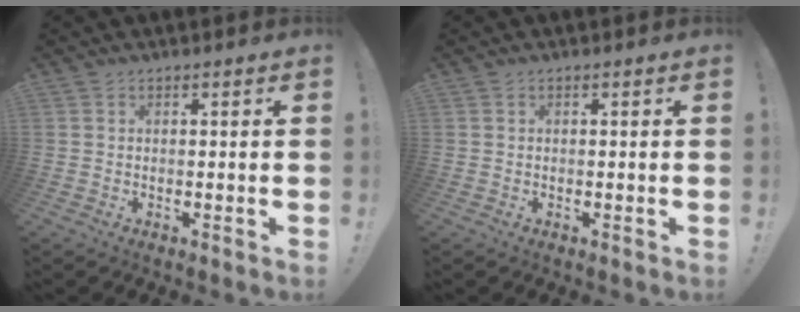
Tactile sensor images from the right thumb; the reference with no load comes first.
{"total": 0.0}